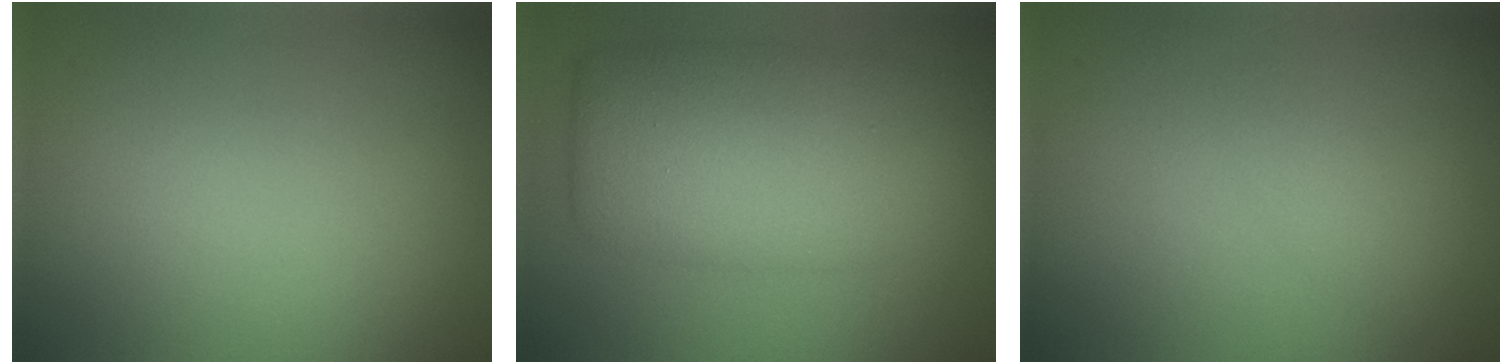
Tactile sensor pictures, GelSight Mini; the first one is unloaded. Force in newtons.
{"total": 9.8, "press": 9.8, "slide": 0.1}
{"total": 1.1, "press": 1.1, "slide": 0.0}